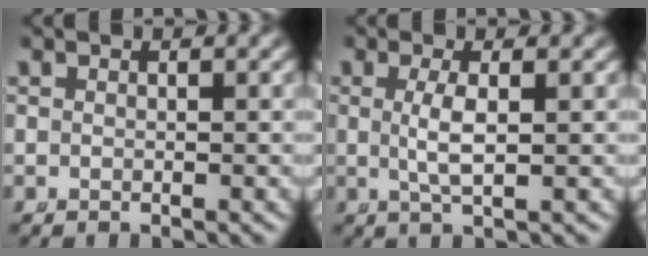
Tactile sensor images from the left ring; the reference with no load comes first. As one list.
[{"total": 2.5, "force": [0.0, -0.1, 2.5], "torque": [-0.058, -0.011, 0.011]}]